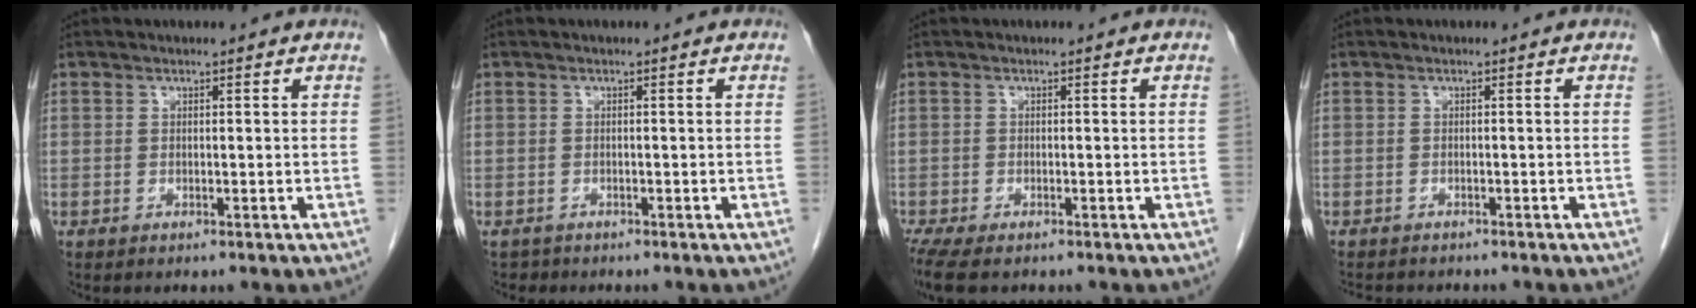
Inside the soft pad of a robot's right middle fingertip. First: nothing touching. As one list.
[{"total": 0.9, "force": [-0.7, 0.5, -0.2], "torque": [-0.006, 0.000, -0.013]}, {"total": 5.9, "force": [-4.5, 2.0, 3.4], "torque": [-0.065, -0.015, -0.074]}, {"total": 5.5, "force": [-4.9, 1.7, 2.0], "torque": [-0.030, -0.005, -0.065]}]